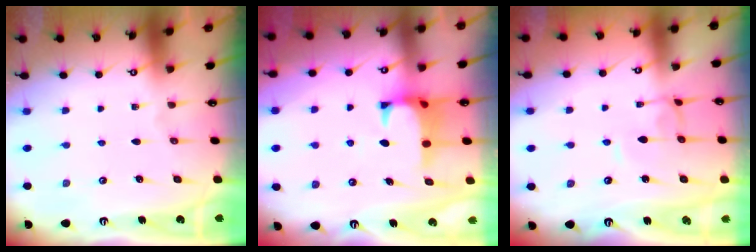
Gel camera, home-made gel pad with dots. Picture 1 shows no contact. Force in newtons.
{"total": 1.0, "press": 0.7, "slide": 0.8}
{"total": 1.5, "press": 1.5, "slide": 0.3}